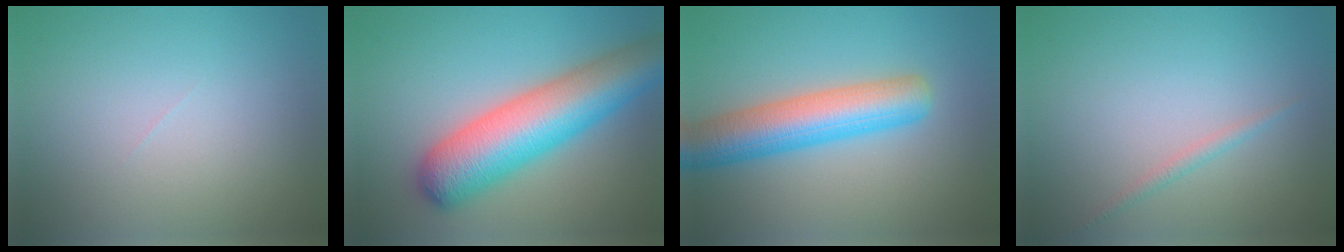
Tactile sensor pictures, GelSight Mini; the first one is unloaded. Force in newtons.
{"total": 10.1, "press": 10.1, "slide": 0.3}
{"total": 6.9, "press": 6.9, "slide": 0.4}
{"total": 1.0, "press": 1.0, "slide": 0.1}